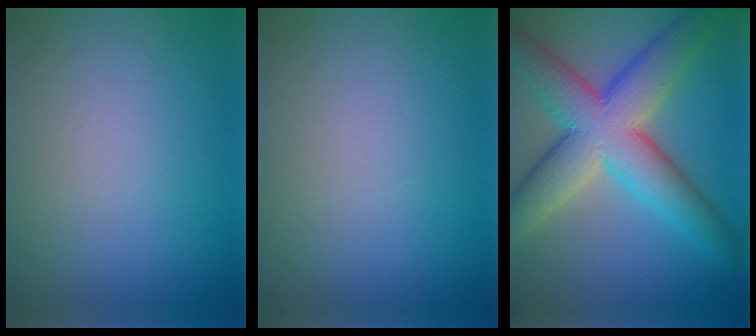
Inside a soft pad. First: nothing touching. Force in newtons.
{"total": 0.0}
{"total": 10.7, "press": 10.7, "slide": 0.5}